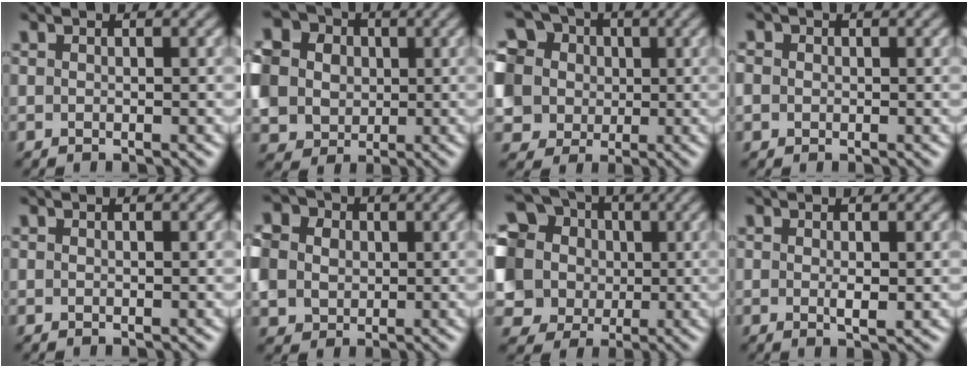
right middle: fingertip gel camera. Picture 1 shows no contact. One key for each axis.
{"total": 11.0, "fx": 0.5, "fy": 9.8, "fz": 5.1, "tx": -0.140, "ty": 0.015, "tz": -0.011}
{"total": 11.2, "fx": 1.5, "fy": 10.0, "fz": 4.8, "tx": -0.126, "ty": 0.021, "tz": 0.006}
{"total": 1.7, "fx": 0.2, "fy": 1.6, "fz": 0.6, "tx": -0.013, "ty": 0.005, "tz": -0.003}
{"total": 0.0}
{"total": 10.1, "fx": 1.2, "fy": 8.6, "fz": 5.2, "tx": -0.116, "ty": 0.019, "tz": 0.001}
{"total": 15.8, "fx": 2.8, "fy": 14.0, "fz": 6.6, "tx": -0.191, "ty": 0.028, "tz": 0.017}
{"total": 1.2, "fx": 0.0, "fy": 0.2, "fz": 1.2, "tx": -0.021, "ty": -0.004, "tz": -0.001}